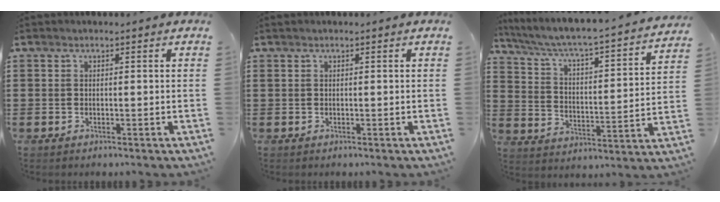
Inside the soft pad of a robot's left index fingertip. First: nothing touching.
{"total": 0.0}
{"total": 4.3, "force": [3.8, 0.0, 2.1], "torque": [-0.061, -0.041, 0.052]}